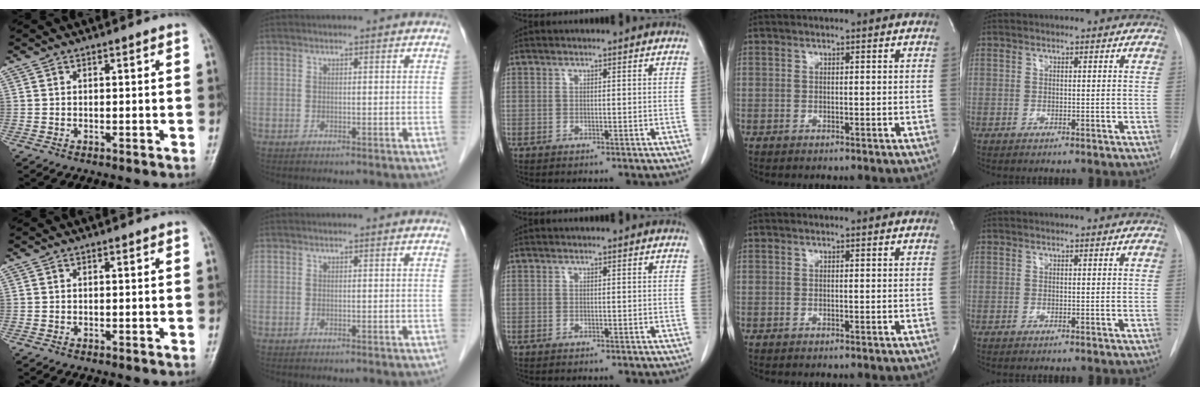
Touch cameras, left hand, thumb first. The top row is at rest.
{}